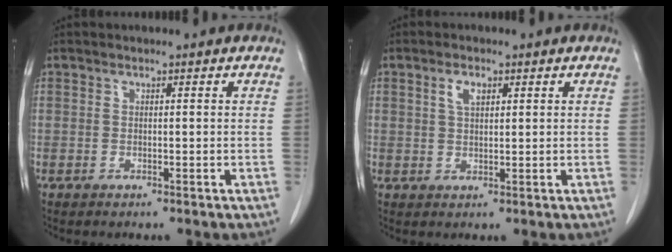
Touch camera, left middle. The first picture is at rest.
{"total": 2.5, "force": [1.2, 1.1, 1.9], "torque": [-0.039, 0.003, 0.024]}